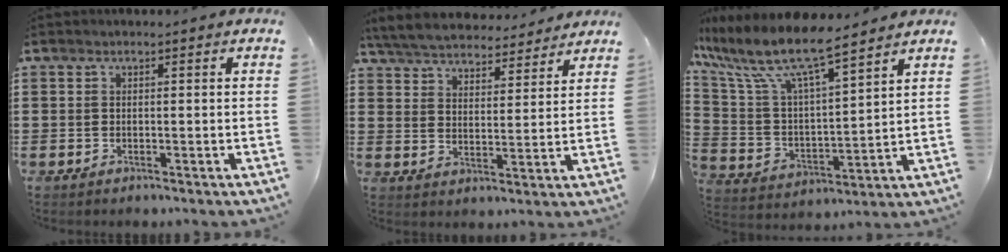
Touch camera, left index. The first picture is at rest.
{"total": 5.8, "force": [5.7, 0.6, 0.7], "torque": [-0.041, -0.031, 0.101]}
{"total": 9.1, "force": [7.5, 1.3, 5.0], "torque": [-0.130, -0.044, 0.123]}